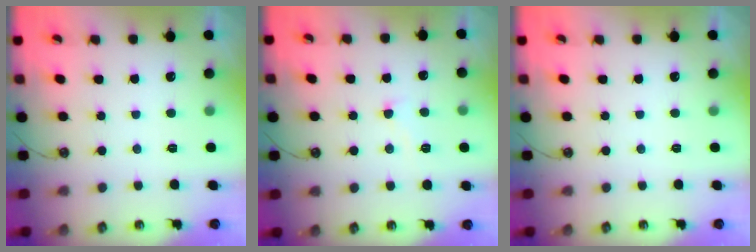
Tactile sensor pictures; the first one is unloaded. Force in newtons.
{"total": 2.3, "press": 2.2, "slide": 0.5}
{"total": 0.0}